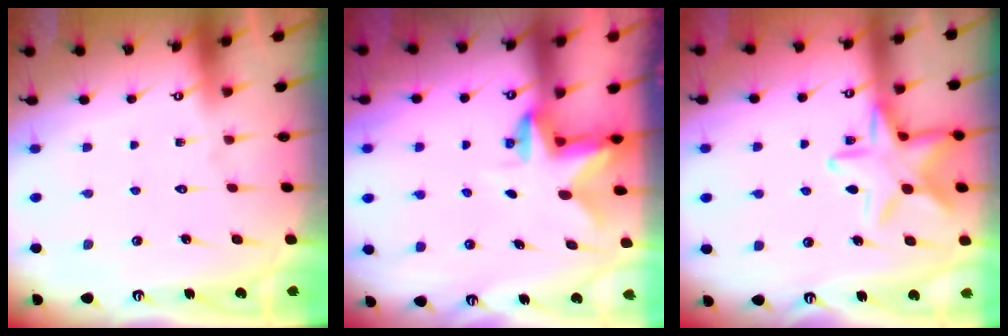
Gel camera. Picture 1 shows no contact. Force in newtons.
{"total": 2.5, "press": 2.4, "slide": 0.4}
{"total": 15.1, "press": 15.1, "slide": 0.9}